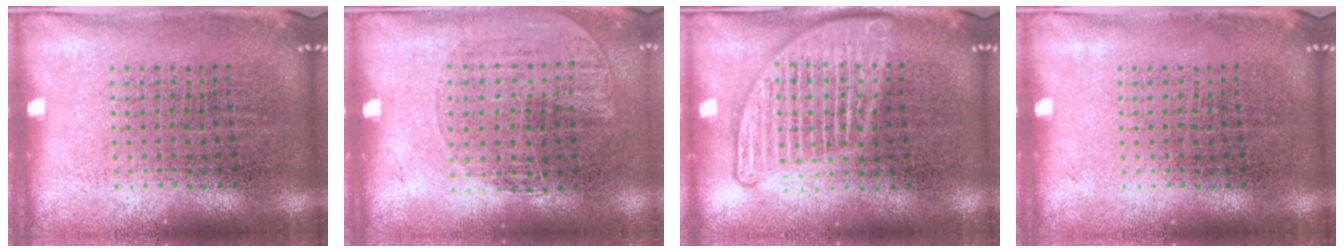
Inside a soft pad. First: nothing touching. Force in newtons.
{"total": 1.1, "press": 0.9, "slide": 0.5}
{"total": 2.8, "press": 2.8, "slide": 0.3}
{"total": 0.0}